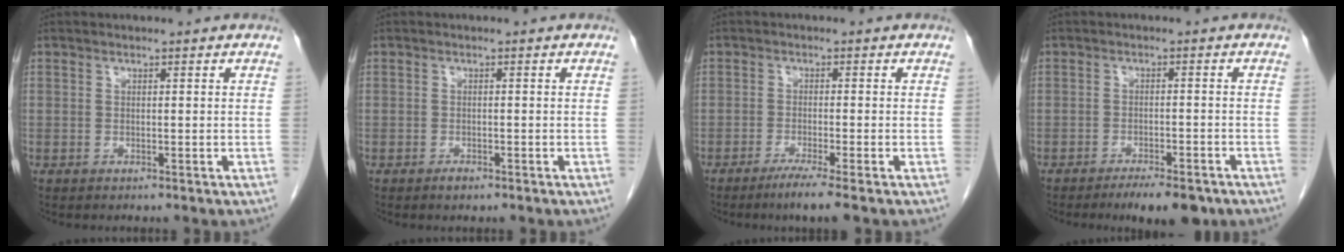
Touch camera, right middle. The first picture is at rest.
{"total": 1.0, "force": [-0.8, 0.3, 0.6], "torque": [-0.012, -0.001, -0.009]}
{"total": 4.1, "force": [-2.9, -0.7, 2.8], "torque": [-0.052, -0.013, -0.053]}
{"total": 6.5, "force": [-5.0, 1.8, 3.9], "torque": [-0.047, -0.006, -0.070]}